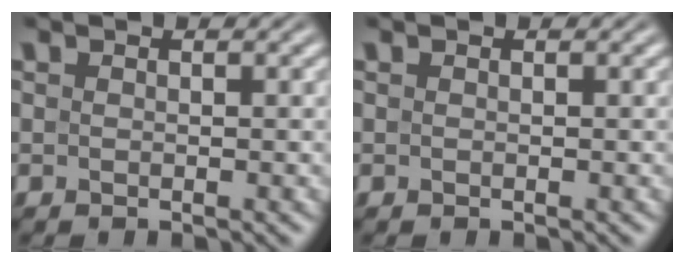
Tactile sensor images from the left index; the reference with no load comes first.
{"total": 0.0}